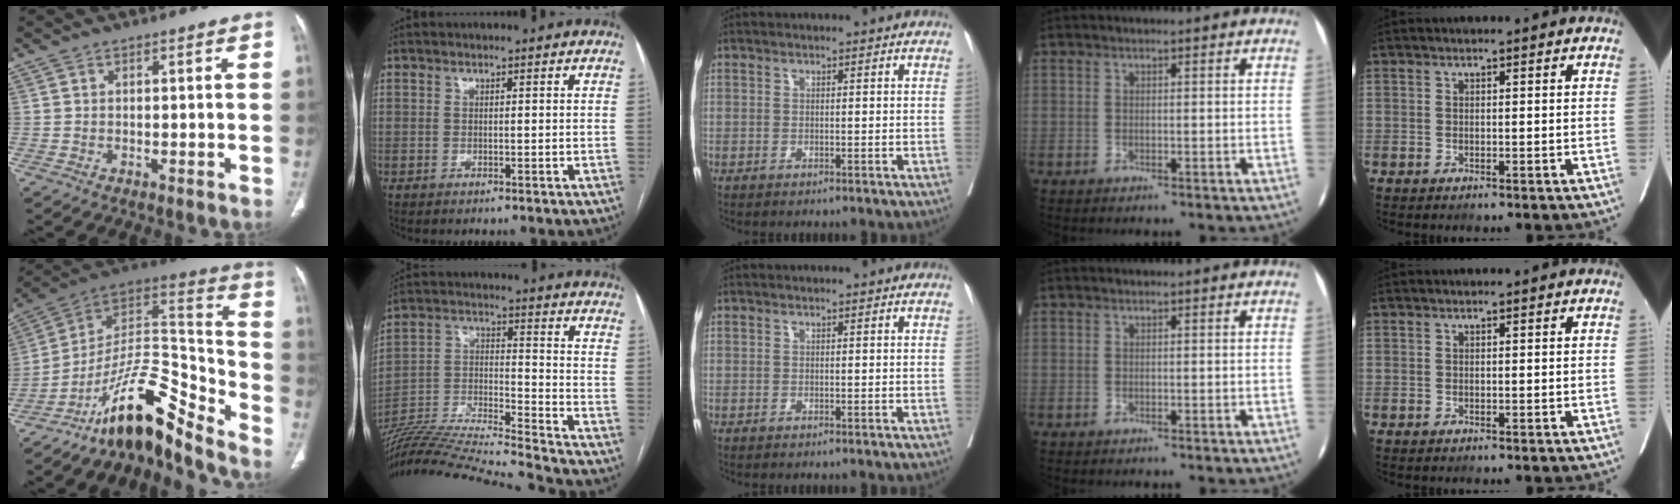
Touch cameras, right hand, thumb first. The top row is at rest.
{"thumb": {"total": 18.0, "force": [-14.6, 3.9, 9.8], "torque": [-0.129, 0.133, -0.253]}, "index": {"total": 21.6, "force": [-20.3, -1.8, 7.0], "torque": [-0.145, -0.014, -0.338]}}